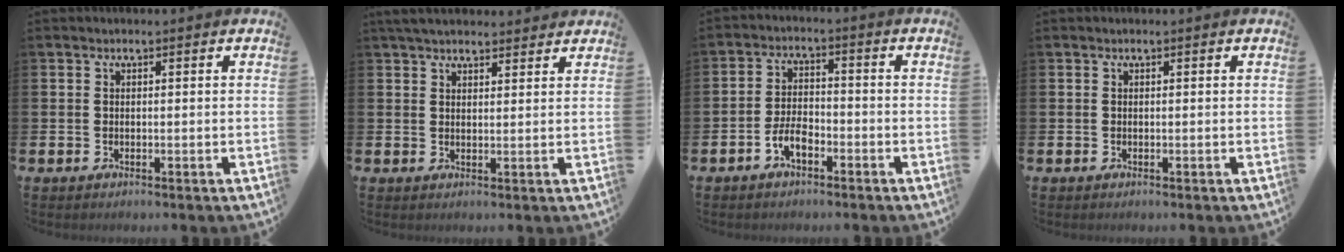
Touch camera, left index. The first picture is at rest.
{"total": 4.0, "force": [3.7, 1.1, 1.1], "torque": [-0.026, -0.010, 0.069]}
{"total": 3.7, "force": [-2.1, 1.7, 2.5], "torque": [-0.057, 0.009, -0.042]}
{"total": 0.0}